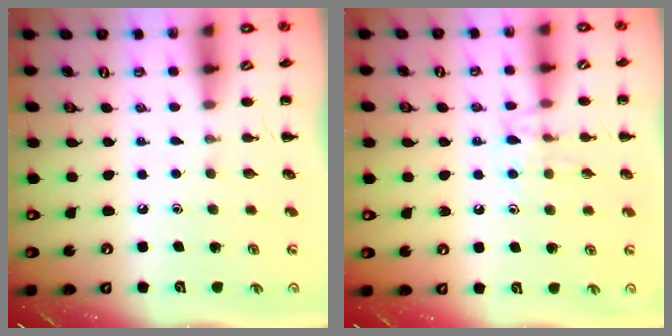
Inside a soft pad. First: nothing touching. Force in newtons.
{"total": 8.9, "press": 8.8, "slide": 1.1}